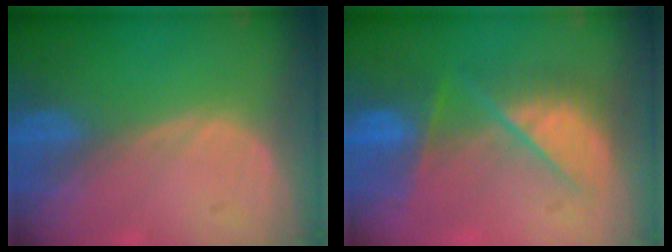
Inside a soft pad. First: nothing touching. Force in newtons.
{"total": 7.9, "press": 7.9, "slide": 0.5}